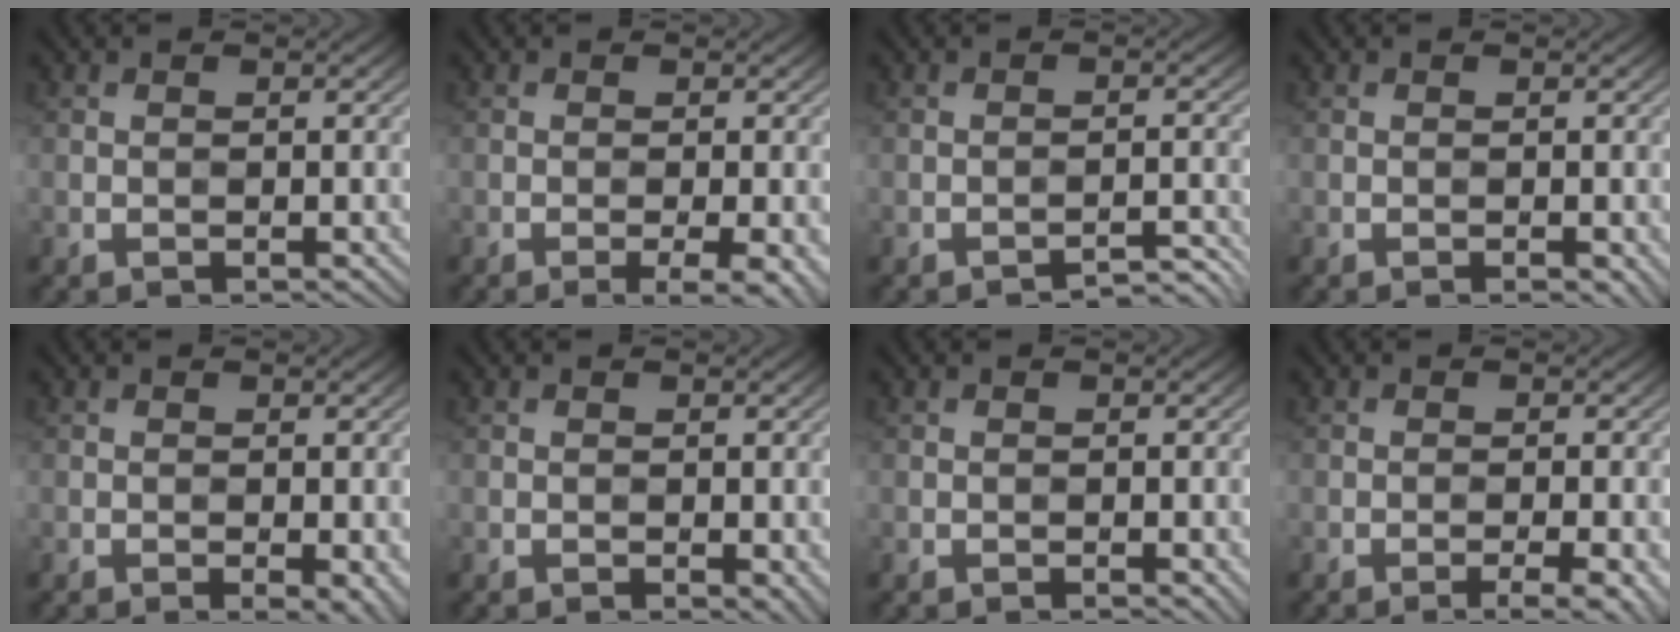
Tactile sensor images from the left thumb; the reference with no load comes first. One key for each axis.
{"total": 3.6, "fx": -1.3, "fy": 0.6, "fz": 3.3, "tx": -0.054, "ty": 0.002, "tz": -0.019}
{"total": 2.5, "fx": -2.3, "fy": 0.2, "fz": 1.0, "tx": -0.005, "ty": 0.012, "tz": -0.032}
{"total": 1.0, "fx": -0.3, "fy": 0.2, "fz": 0.9, "tx": -0.014, "ty": -0.001, "tz": -0.004}
{"total": 2.1, "fx": -0.5, "fy": 0.5, "fz": 1.9, "tx": -0.028, "ty": -0.006, "tz": -0.006}
{"total": 1.4, "fx": -0.1, "fy": 0.7, "fz": 1.2, "tx": -0.018, "ty": -0.007, "tz": 0.001}
{"total": 0.5, "fx": 0.0, "fy": 0.1, "fz": 0.5, "tx": -0.011, "ty": -0.002, "tz": -0.001}
{"total": 3.6, "fx": -1.7, "fy": 0.6, "fz": 3.2, "tx": -0.044, "ty": 0.005, "tz": -0.026}